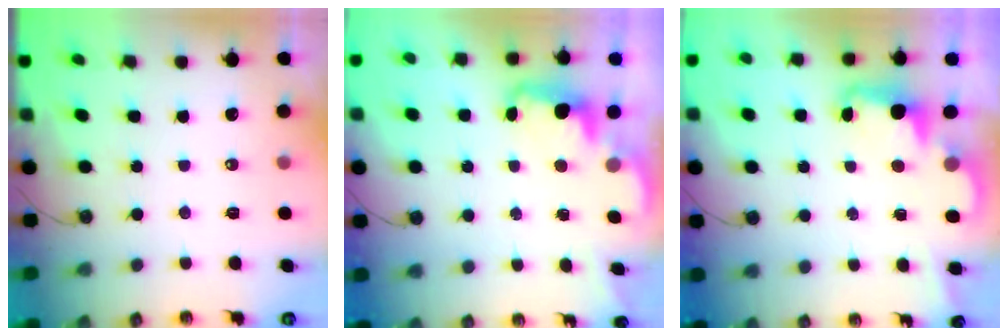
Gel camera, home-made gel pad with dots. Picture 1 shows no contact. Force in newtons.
{"total": 2.3, "press": 2.2, "slide": 0.7}
{"total": 2.5, "press": 2.5, "slide": 0.6}